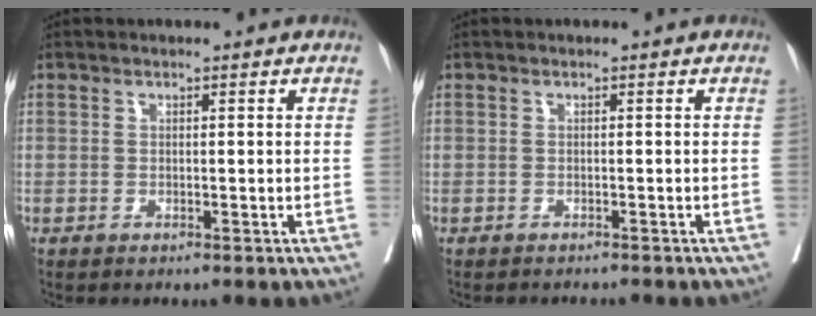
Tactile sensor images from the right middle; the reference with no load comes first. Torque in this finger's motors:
{"motor_torque": [-0.32, -0.30, 0.00, 0.00]}